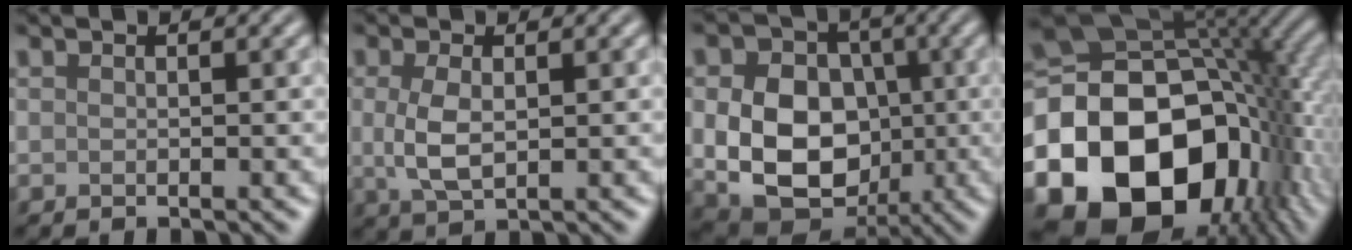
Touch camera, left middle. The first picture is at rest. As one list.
[{"total": 3.3, "force": [0.2, 1.7, 2.9], "torque": [-0.069, -0.001, 0.006]}, {"total": 11.0, "force": [-0.7, 8.5, 7.0], "torque": [-0.108, -0.020, -0.013]}, {"total": 21.5, "force": [-6.1, 15.2, 14.0], "torque": [-0.281, -0.040, -0.087]}]